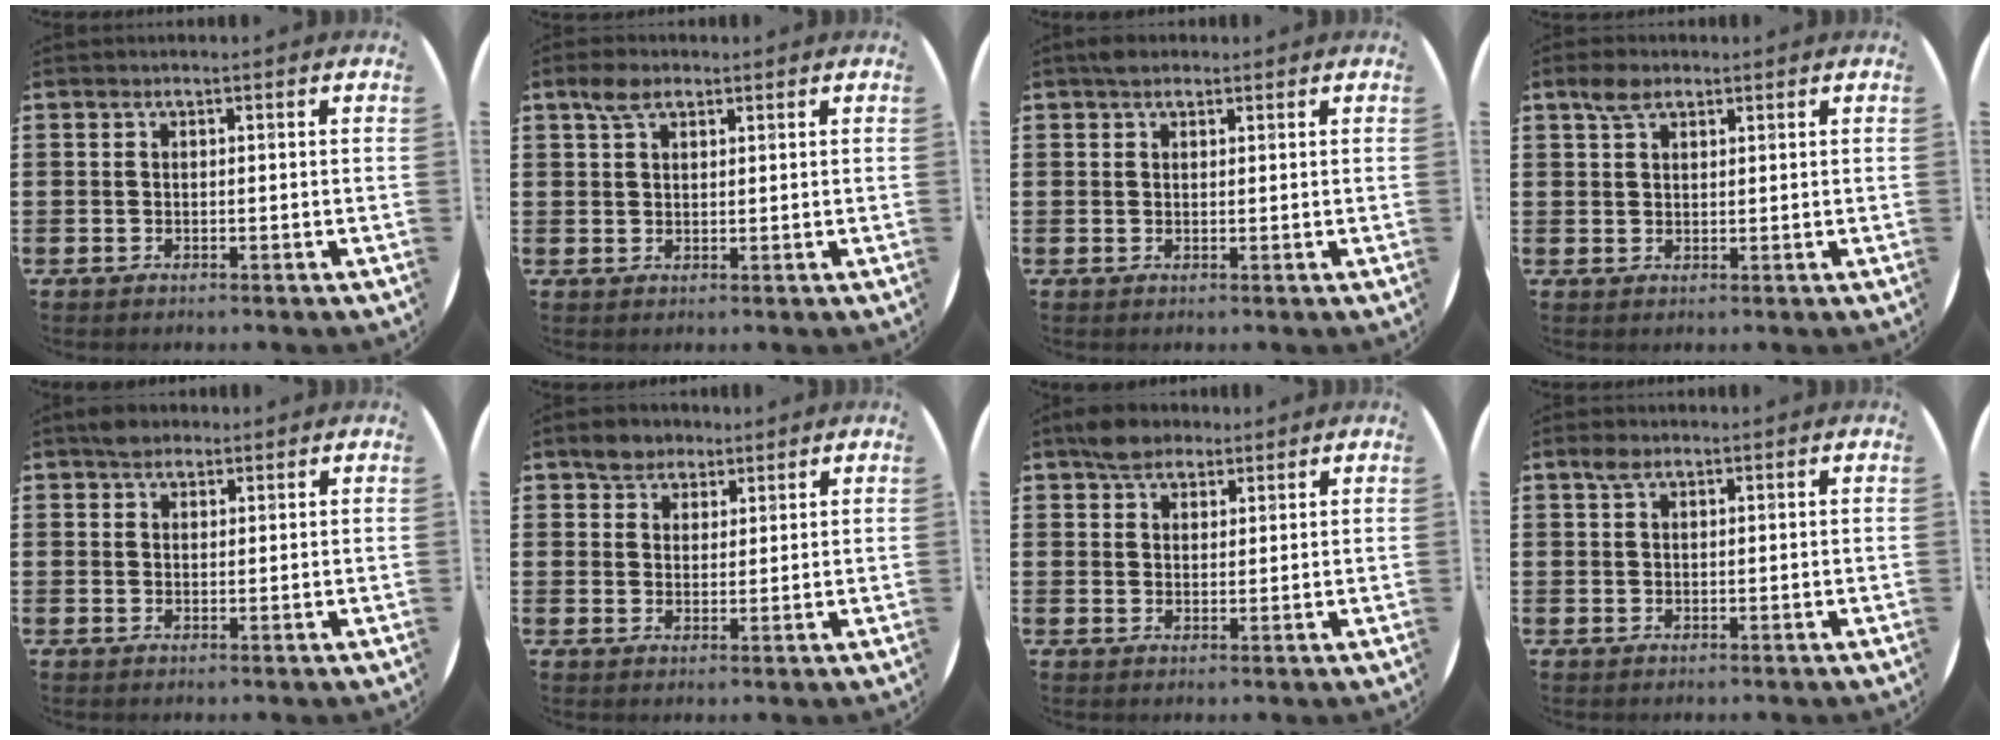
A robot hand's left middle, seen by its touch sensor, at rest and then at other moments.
{"total": 3.3, "force": [2.2, 1.6, 1.7], "torque": [-0.030, 0.004, 0.039]}
{"total": 1.5, "force": [1.3, 0.7, 0.4], "torque": [-0.002, 0.001, 0.023]}
{"total": 3.0, "force": [2.1, 1.5, 1.5], "torque": [-0.025, 0.003, 0.038]}
{"total": 2.2, "force": [2.0, 1.1, 0.2], "torque": [0.000, 0.002, 0.037]}
{"total": 3.6, "force": [2.8, 2.2, 0.0], "torque": [-0.004, 0.009, 0.054]}
{"total": 3.9, "force": [3.2, 2.0, 0.8], "torque": [-0.017, 0.006, 0.061]}
{"total": 1.7, "force": [1.1, 0.8, 0.9], "torque": [-0.012, 0.002, 0.018]}